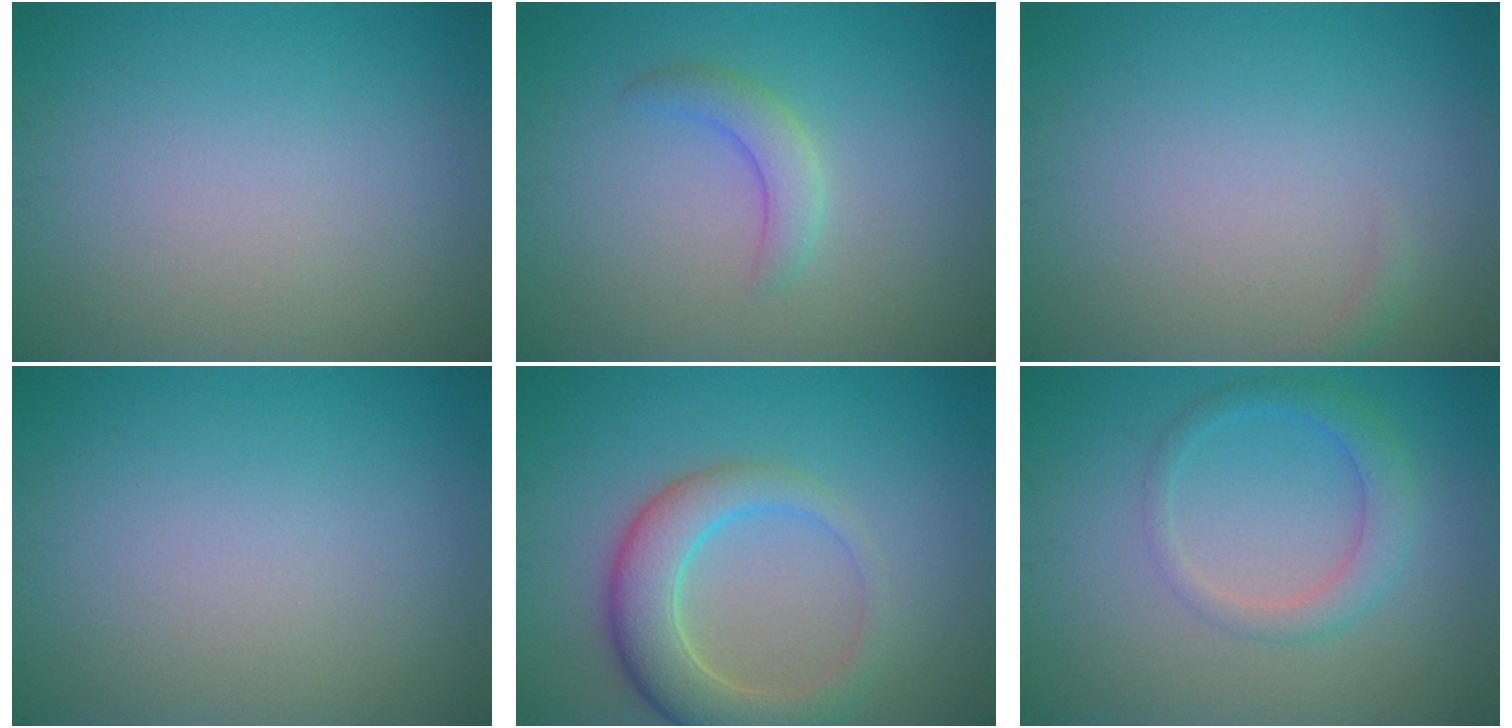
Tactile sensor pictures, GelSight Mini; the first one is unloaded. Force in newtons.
{"total": 2.3, "press": 2.2, "slide": 0.2}
{"total": 0.6, "press": 0.6, "slide": 0.2}
{"total": 0.0}
{"total": 5.5, "press": 5.5, "slide": 0.5}
{"total": 2.7, "press": 2.7, "slide": 0.1}